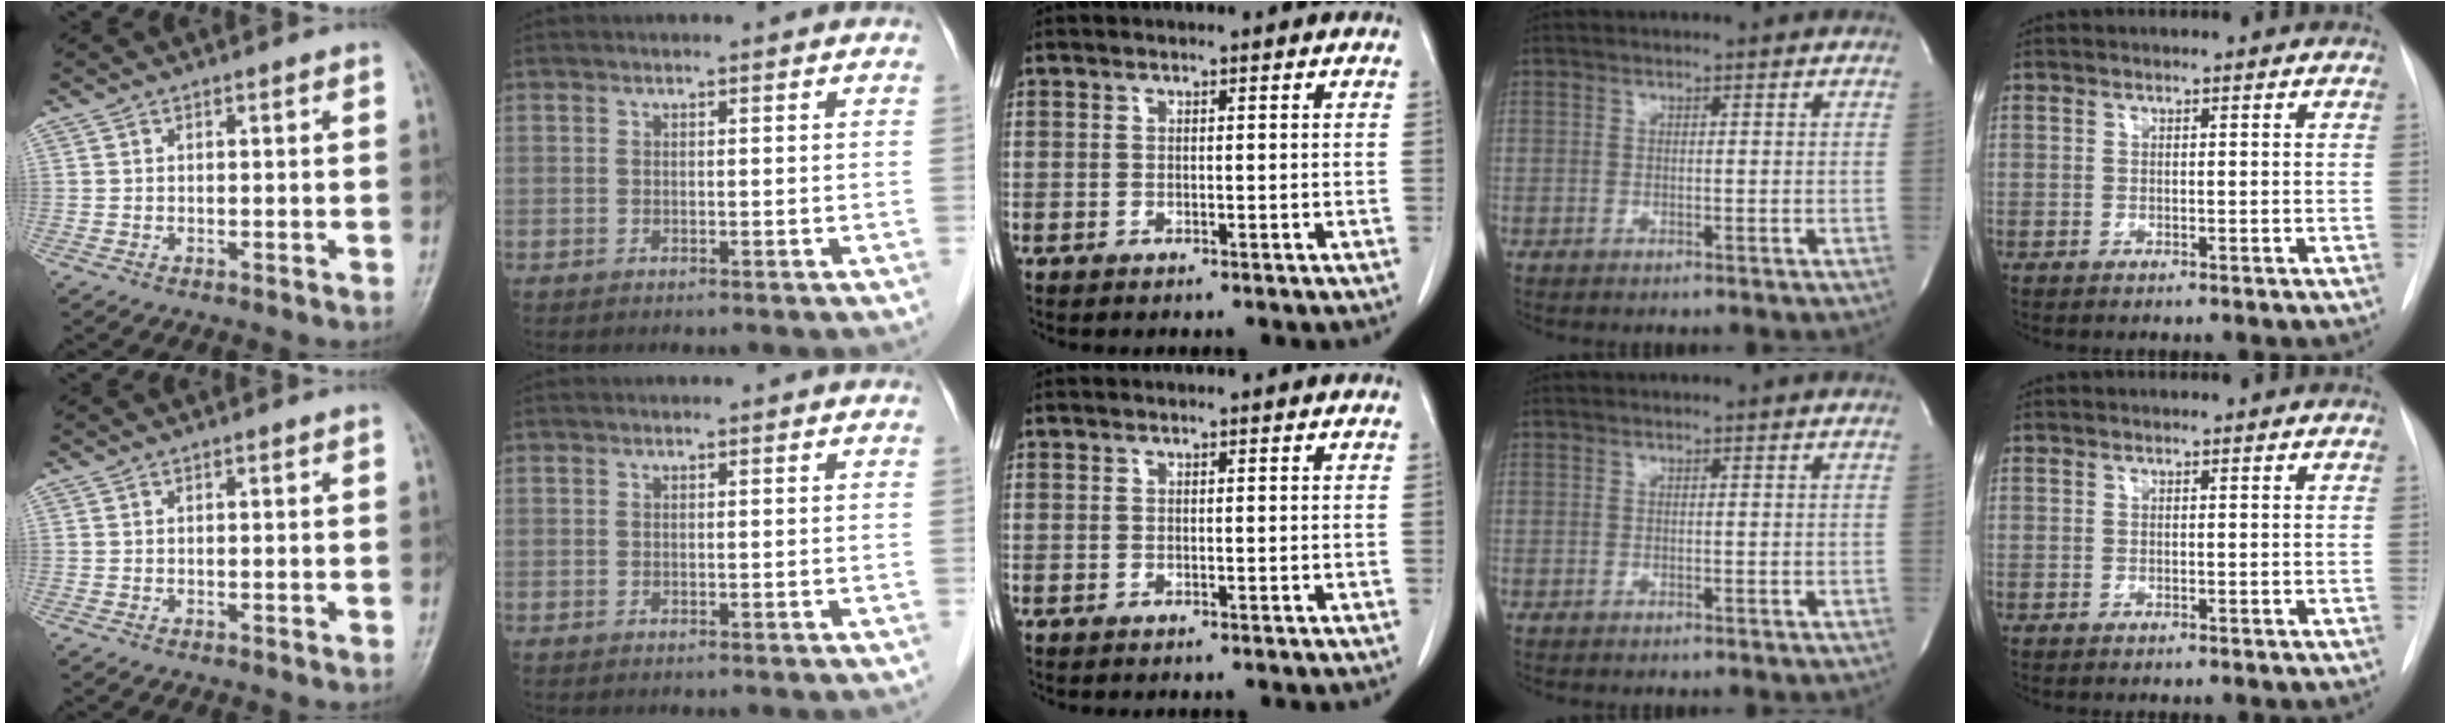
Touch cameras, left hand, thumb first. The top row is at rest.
{}